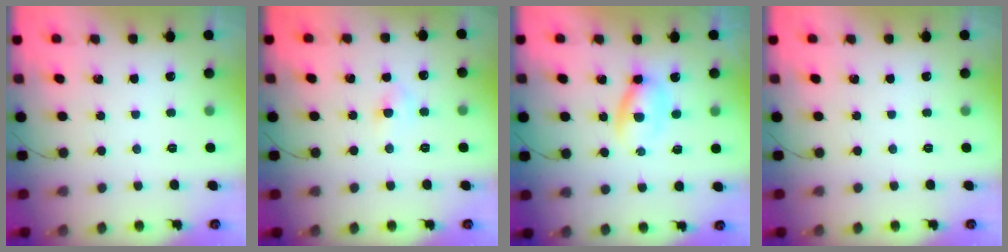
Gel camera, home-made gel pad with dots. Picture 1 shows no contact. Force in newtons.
{"total": 4.2, "press": 4.0, "slide": 1.2}
{"total": 3.9, "press": 3.8, "slide": 0.6}
{"total": 0.0}